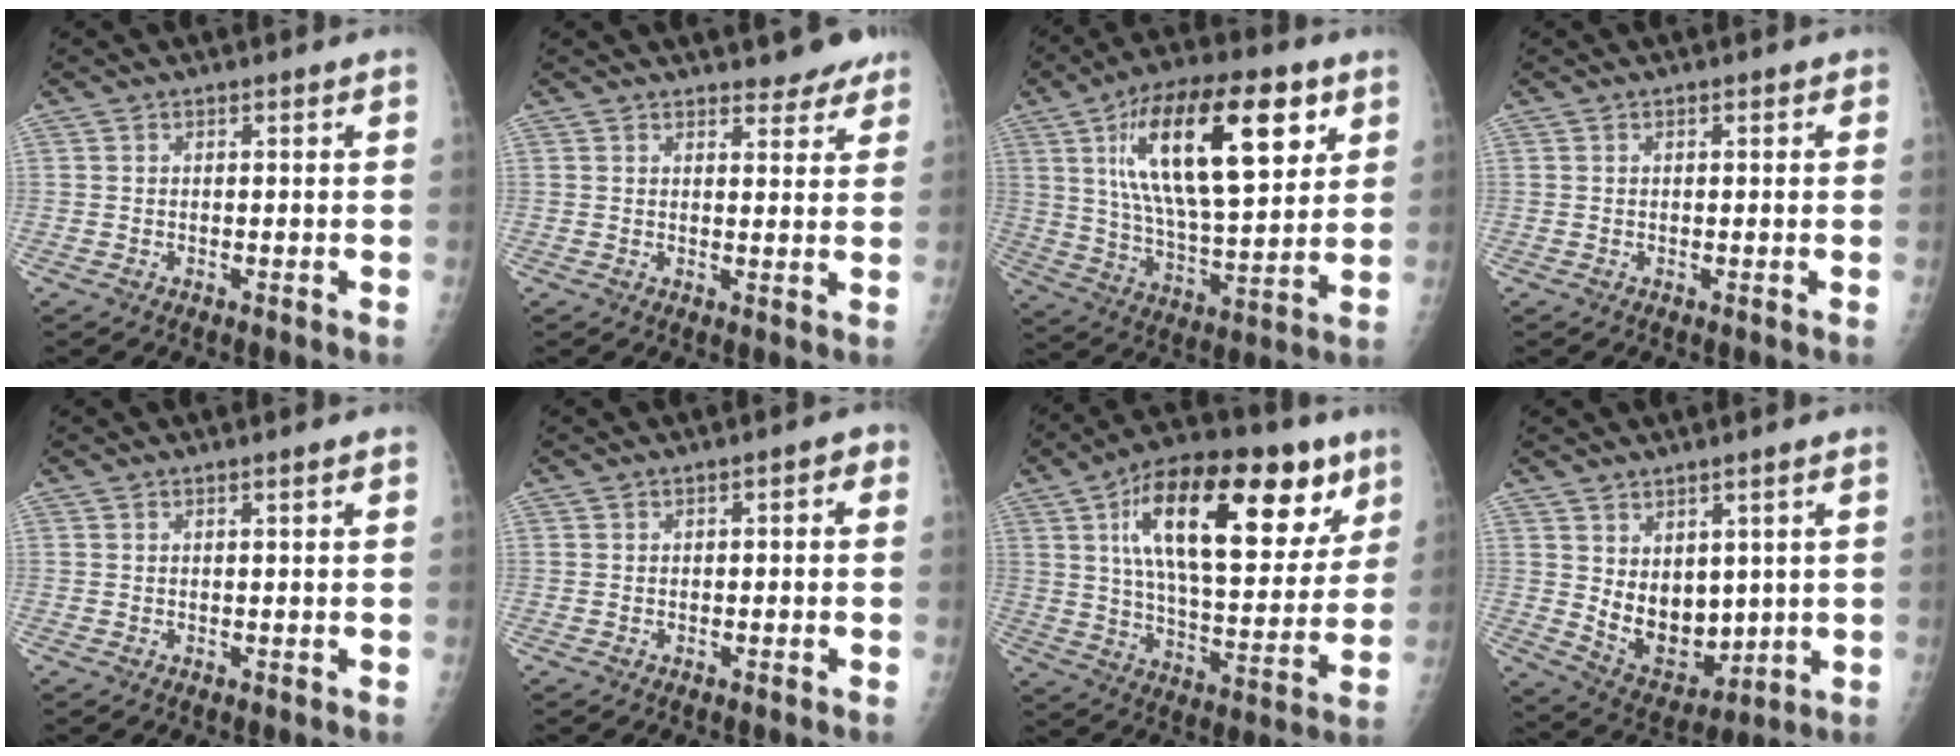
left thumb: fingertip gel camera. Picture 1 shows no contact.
{"total": 5.0, "force": [4.4, 1.8, 1.6], "torque": [0.006, -0.023, 0.049]}
{"total": 25.5, "force": [9.8, 10.1, 21.2], "torque": [-0.339, -0.022, 0.162]}
{"total": 0.6, "force": [0.2, 0.3, 0.4], "torque": [-0.002, 0.001, 0.000]}
{"total": 0.7, "force": [0.3, -0.1, 0.6], "torque": [-0.012, 0.001, 0.005]}
{"total": 1.9, "force": [-0.2, 1.2, 1.5], "torque": [-0.008, 0.015, -0.009]}
{"total": 28.0, "force": [11.7, 12.4, 22.2], "torque": [-0.311, -0.011, 0.185]}
{"total": 10.9, "force": [1.4, 7.4, 7.9], "torque": [-0.086, -0.029, 0.052]}